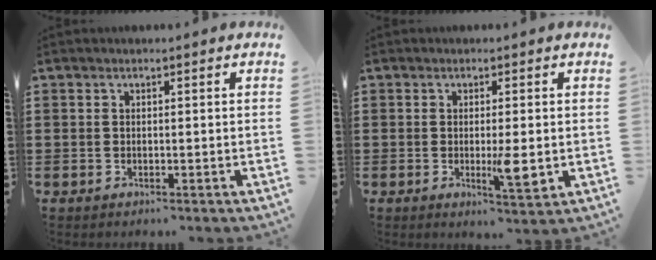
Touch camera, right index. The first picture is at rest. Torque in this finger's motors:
{"motor_torque": [1.17, 0.43, 0.14, 0.13]}